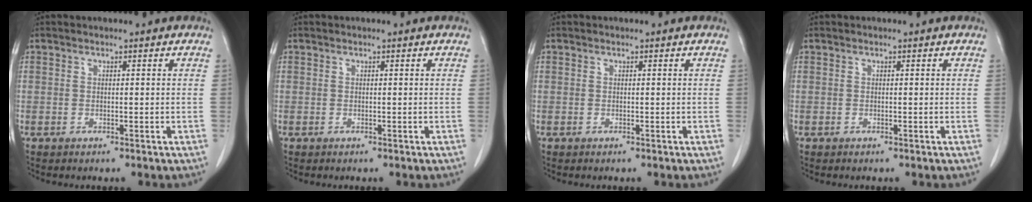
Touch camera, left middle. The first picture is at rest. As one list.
[{"total": 0.0}, {"total": 0.0}, {"total": 0.0}]